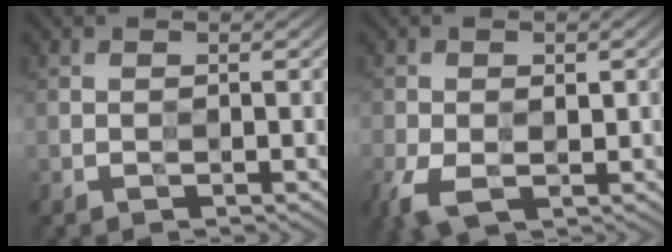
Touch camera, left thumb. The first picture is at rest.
{"total": 5.5, "force": [-1.7, 3.2, 4.1], "torque": [-0.093, -0.011, -0.032]}